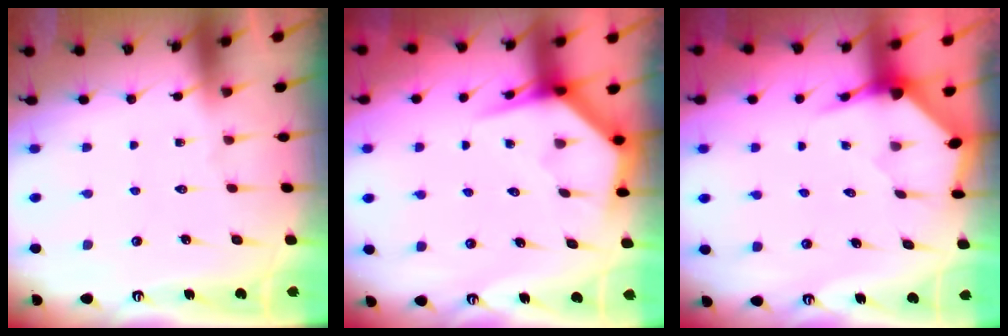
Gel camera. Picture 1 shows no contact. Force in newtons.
{"total": 5.6, "press": 5.6, "slide": 0.4}
{"total": 3.5, "press": 3.5, "slide": 0.4}